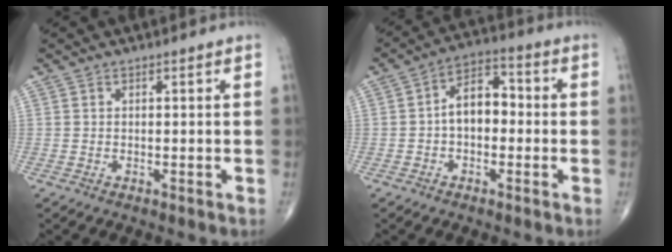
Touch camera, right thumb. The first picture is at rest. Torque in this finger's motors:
{"motor_torque": [0.09, 0.14, 0.04, 0.01, 0.15]}